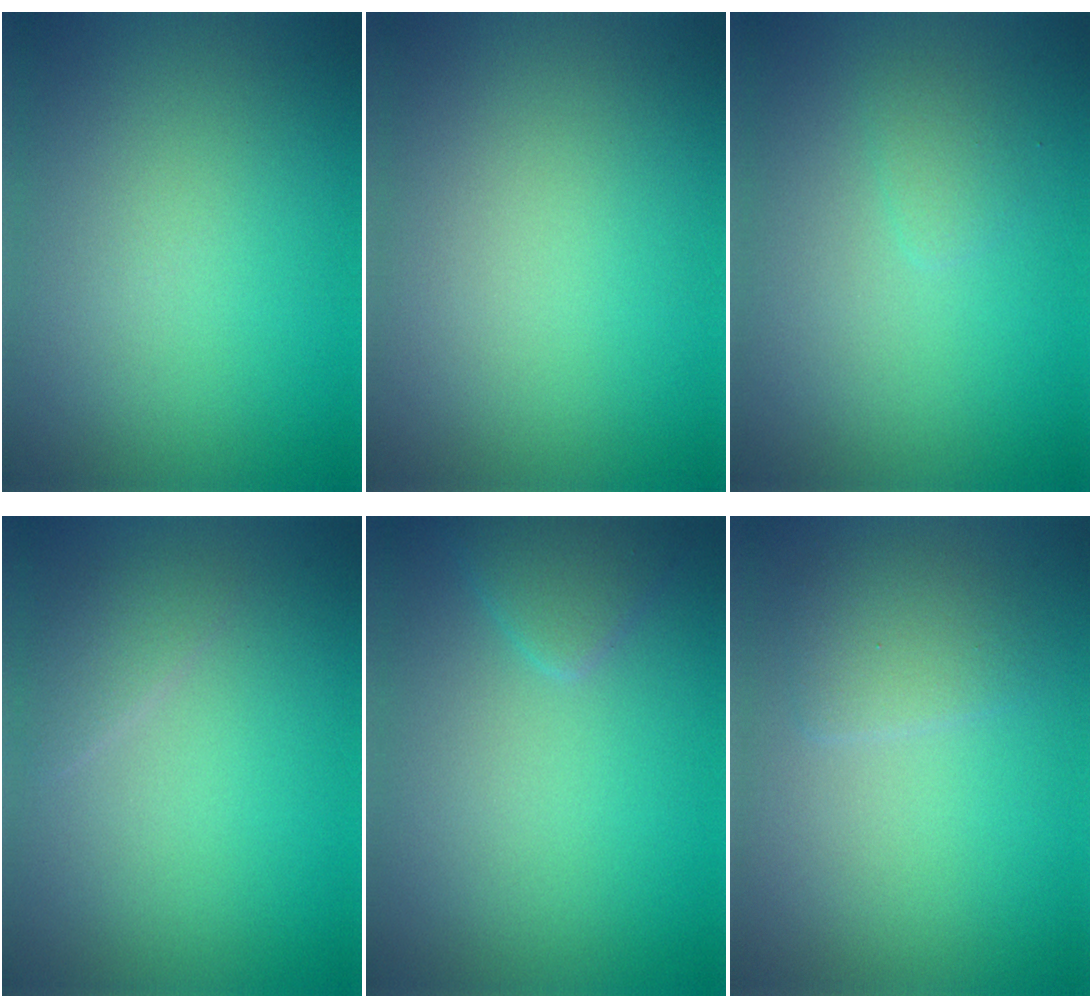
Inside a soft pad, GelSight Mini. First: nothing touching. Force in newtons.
{"total": 0.0}
{"total": 1.0, "press": 1.0, "slide": 0.0}
{"total": 1.4, "press": 1.4, "slide": 0.1}
{"total": 1.9, "press": 1.9, "slide": 0.1}
{"total": 2.0, "press": 2.0, "slide": 0.1}